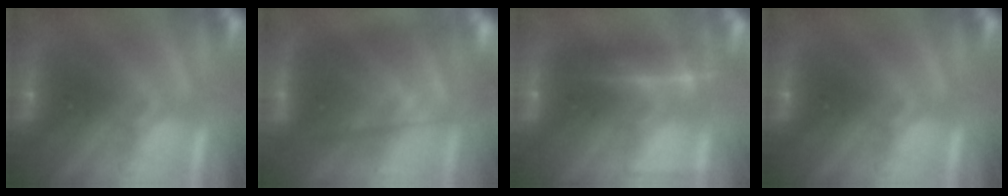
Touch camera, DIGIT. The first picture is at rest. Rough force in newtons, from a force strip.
{"total": 5.9}
{"total": 2.1}
{"total": 0.0}